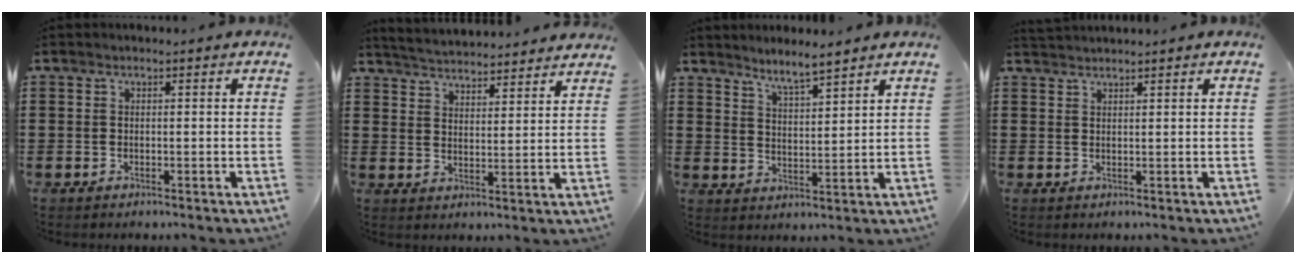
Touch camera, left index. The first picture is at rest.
{"total": 4.0, "force": [4.0, -0.3, 0.0], "torque": [-0.018, -0.027, 0.068]}
{"total": 4.1, "force": [3.9, -0.2, 1.3], "torque": [-0.038, -0.015, 0.069]}
{"total": 1.4, "force": [1.4, -0.1, 0.1], "torque": [-0.005, 0.000, 0.028]}